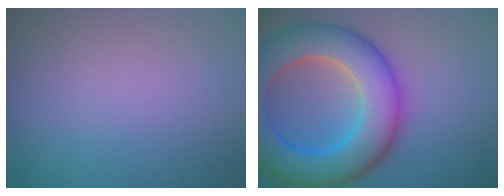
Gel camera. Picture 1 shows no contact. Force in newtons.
{"total": 11.3, "press": 11.3, "slide": 0.3}